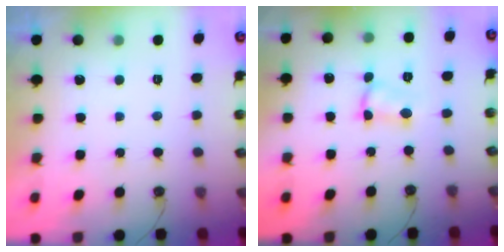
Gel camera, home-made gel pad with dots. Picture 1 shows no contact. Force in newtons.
{"total": 2.5, "press": 2.5, "slide": 0.5}